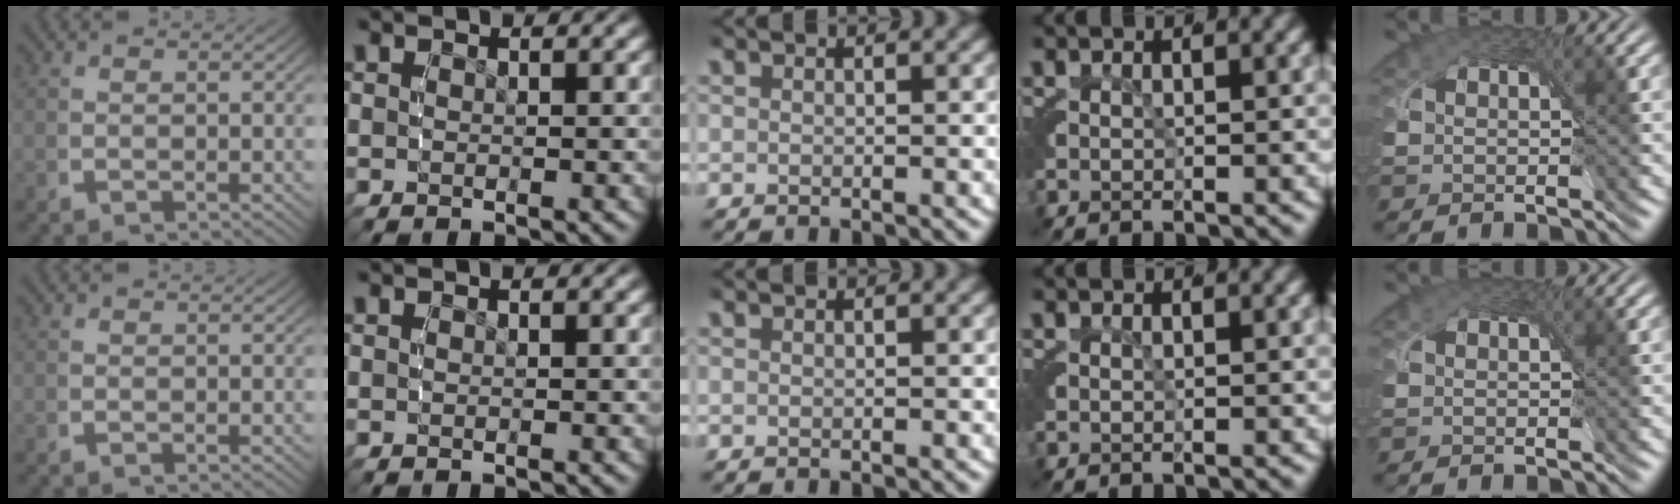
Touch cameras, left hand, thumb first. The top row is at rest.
{}